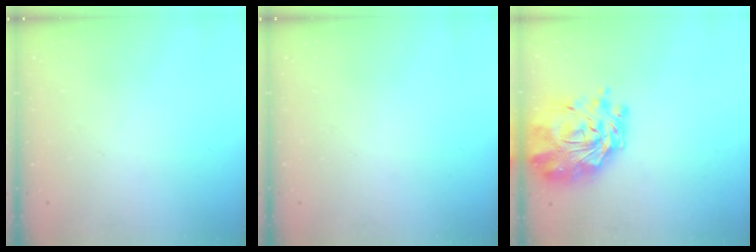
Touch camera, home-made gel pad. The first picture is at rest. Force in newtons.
{"total": 0.0}
{"total": 7.7, "press": 7.0, "slide": 3.2}